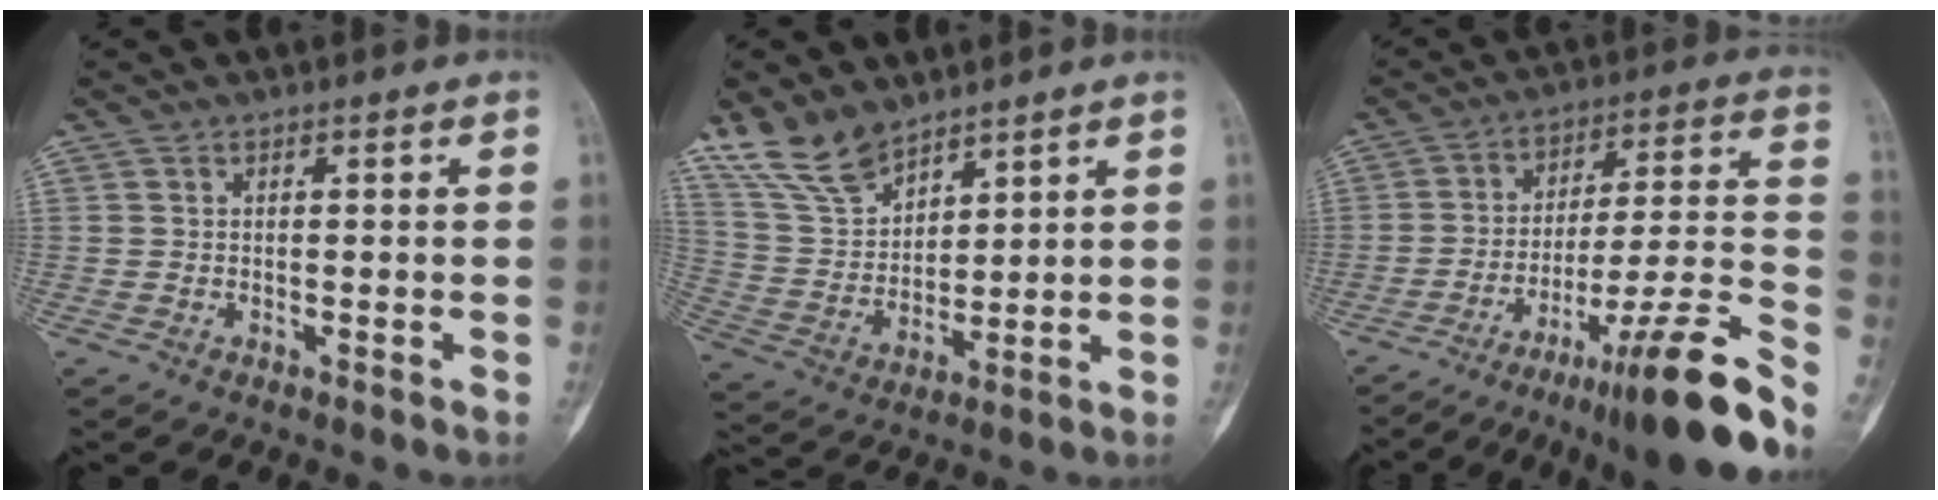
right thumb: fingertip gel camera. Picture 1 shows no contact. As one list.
[{"total": 11.3, "force": [8.9, 5.4, 4.5], "torque": [-0.079, -0.038, 0.192]}, {"total": 20.0, "force": [-14.3, 0.4, 13.9], "torque": [-0.182, 0.091, -0.224]}]